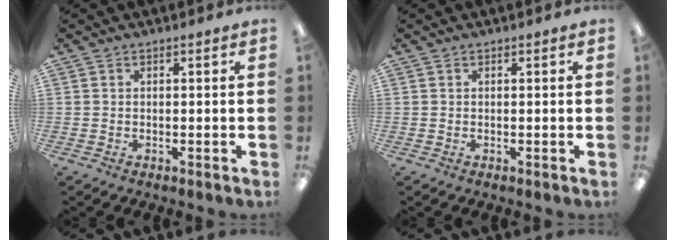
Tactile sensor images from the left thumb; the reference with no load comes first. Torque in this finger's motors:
{"motor_torque": [-0.18, 0.18, 0.00, 0.00, 0.00]}